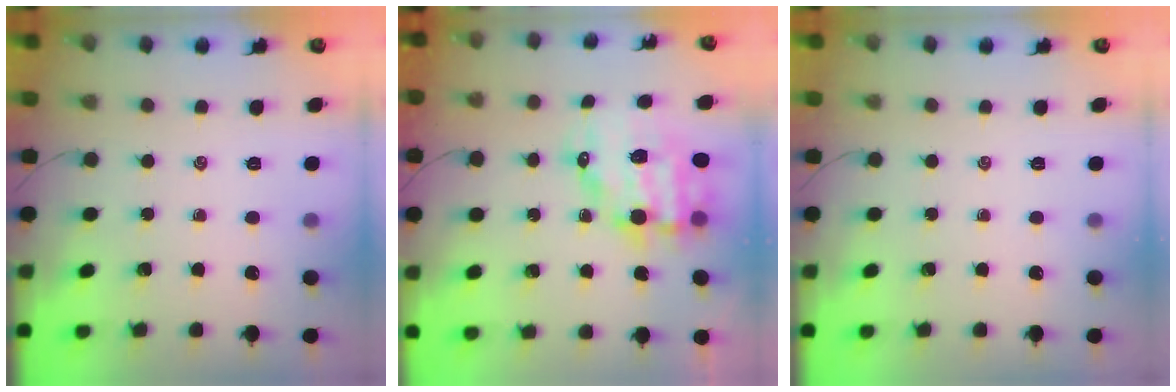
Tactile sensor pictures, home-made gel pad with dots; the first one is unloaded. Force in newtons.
{"total": 13.4, "press": 13.1, "slide": 3.0}
{"total": 0.0}